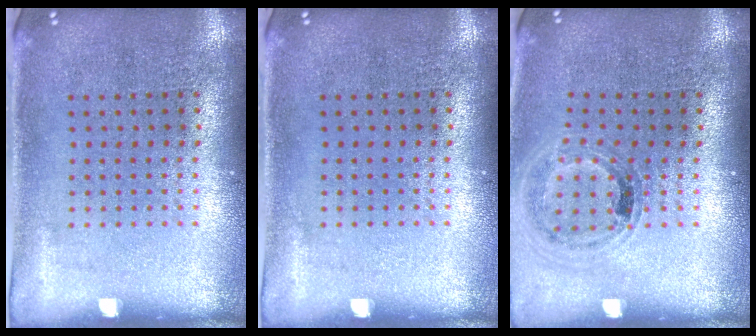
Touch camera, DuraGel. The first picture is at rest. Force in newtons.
{"total": 0.0}
{"total": 1.0, "press": 1.0, "slide": 0.1}